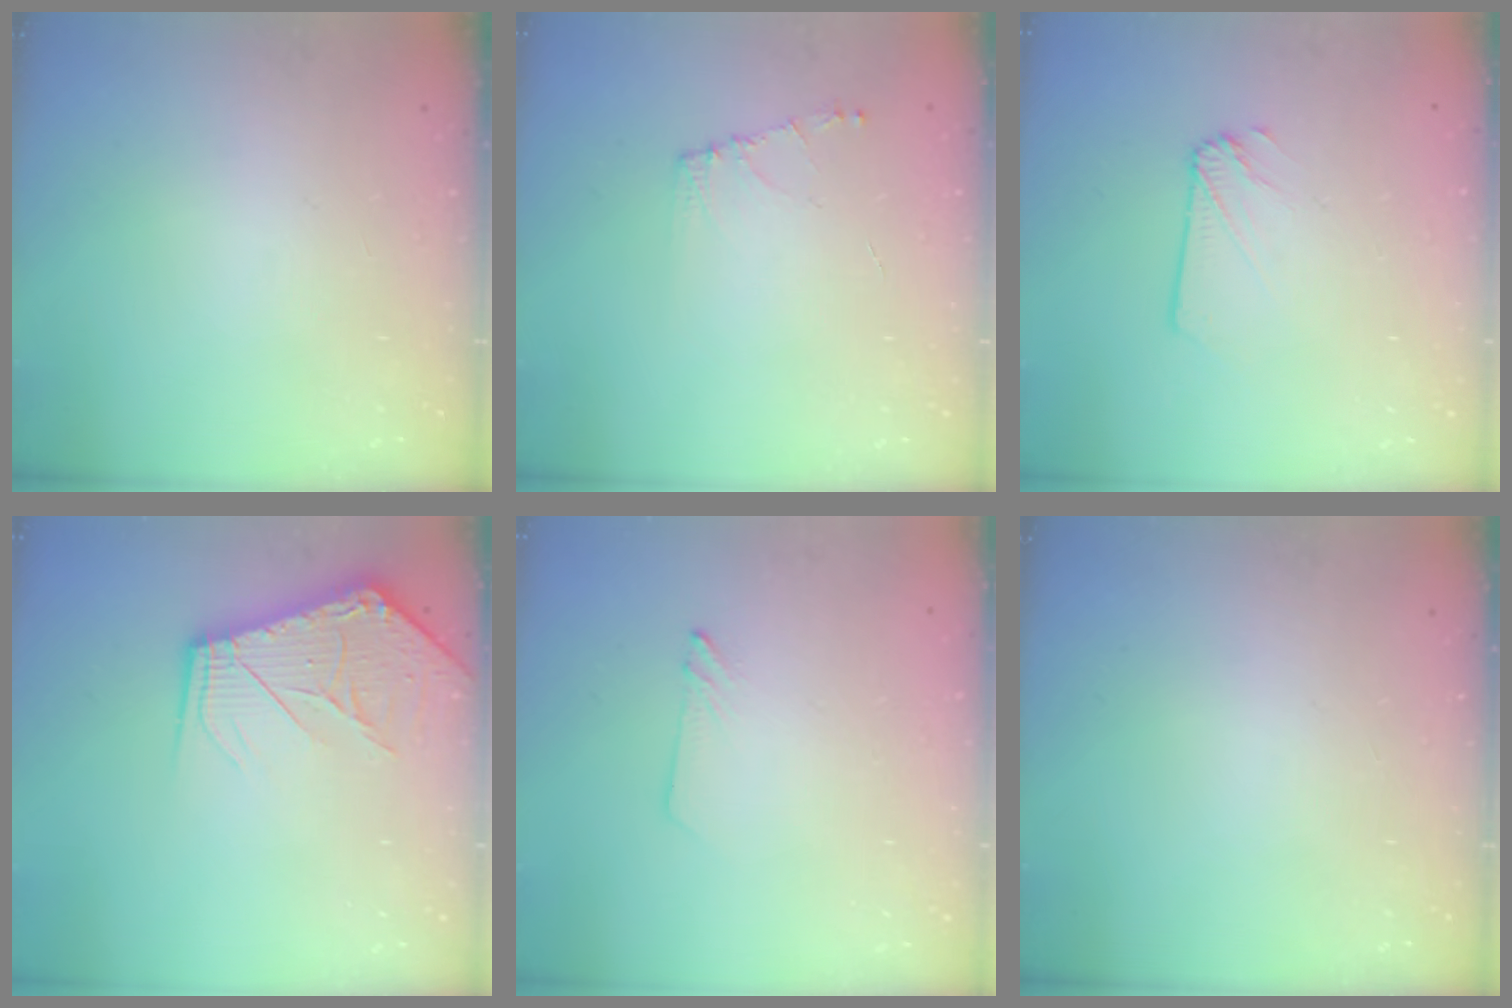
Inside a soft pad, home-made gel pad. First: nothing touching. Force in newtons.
{"total": 5.3, "press": 5.2, "slide": 0.6}
{"total": 2.3, "press": 2.3, "slide": 0.2}
{"total": 12.4, "press": 12.3, "slide": 1.6}
{"total": 1.5, "press": 1.5, "slide": 0.1}
{"total": 0.0}